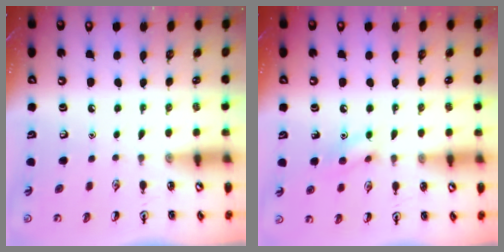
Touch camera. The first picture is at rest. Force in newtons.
{"total": 8.3, "press": 8.2, "slide": 1.4}